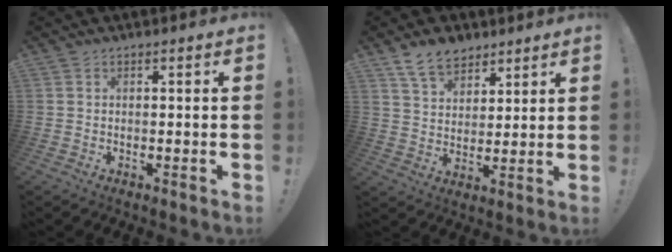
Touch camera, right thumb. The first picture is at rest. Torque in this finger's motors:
{"motor_torque": [-0.77, 0.89, 0.57, 0.42, 0.00]}